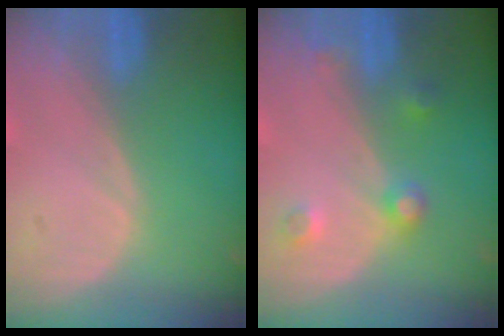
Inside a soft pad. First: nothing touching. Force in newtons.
{"total": 3.8, "press": 3.5, "slide": 1.4}